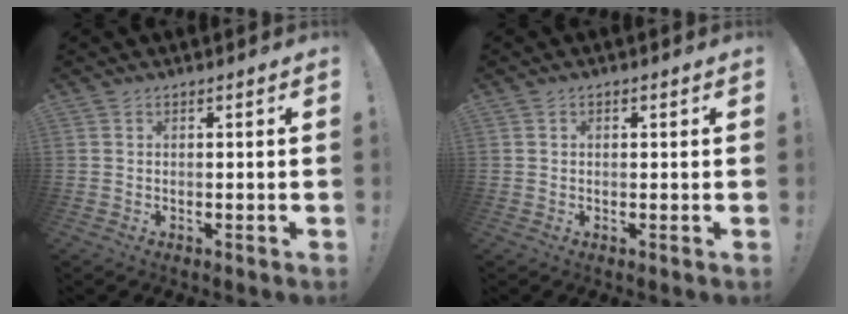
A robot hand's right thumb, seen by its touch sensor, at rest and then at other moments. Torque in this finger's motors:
{"motor_torque": [-0.11, -0.31, -0.07, 0.16, 0.05]}